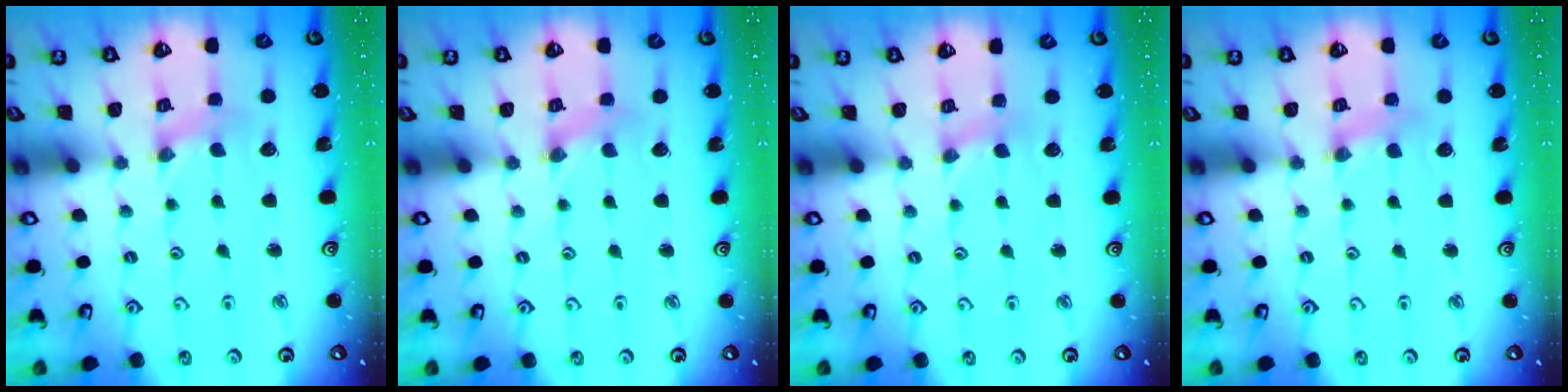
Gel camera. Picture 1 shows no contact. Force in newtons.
{"total": 0.0}
{"total": 0.8, "press": 0.7, "slide": 0.3}
{"total": 2.5, "press": 2.5, "slide": 0.3}